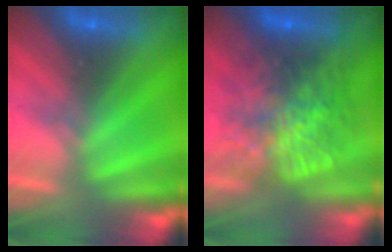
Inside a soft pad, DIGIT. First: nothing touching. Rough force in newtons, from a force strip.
{"total": 7.0}